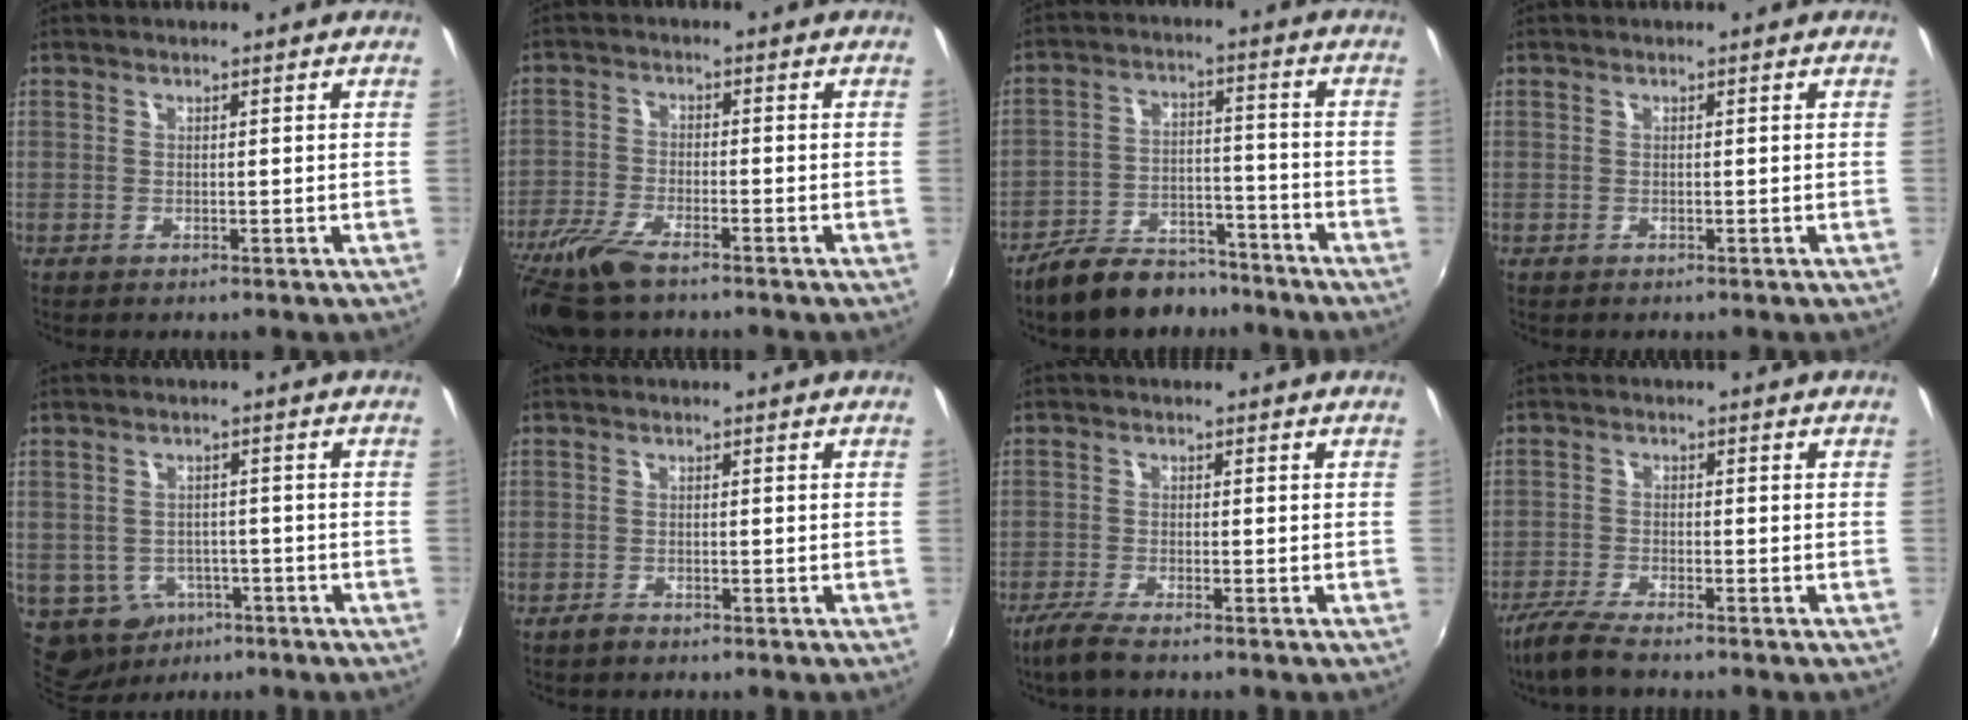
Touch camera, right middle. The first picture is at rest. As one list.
[{"total": 10.3, "force": [-7.8, 2.7, 6.1], "torque": [-0.150, -0.035, -0.155]}, {"total": 12.0, "force": [-10.1, 5.0, 4.2], "torque": [-0.096, 0.013, -0.151]}, {"total": 0.0}, {"total": 9.1, "force": [-4.1, 7.5, 3.2], "torque": [-0.096, -0.009, -0.044]}, {"total": 1.3, "force": [-1.2, 0.5, 0.4], "torque": [-0.010, 0.000, -0.022]}, {"total": 4.3, "force": [-3.5, 0.4, 2.5], "torque": [-0.074, -0.011, -0.070]}, {"total": 5.8, "force": [-5.0, 0.6, 3.0], "torque": [-0.085, -0.017, -0.098]}]